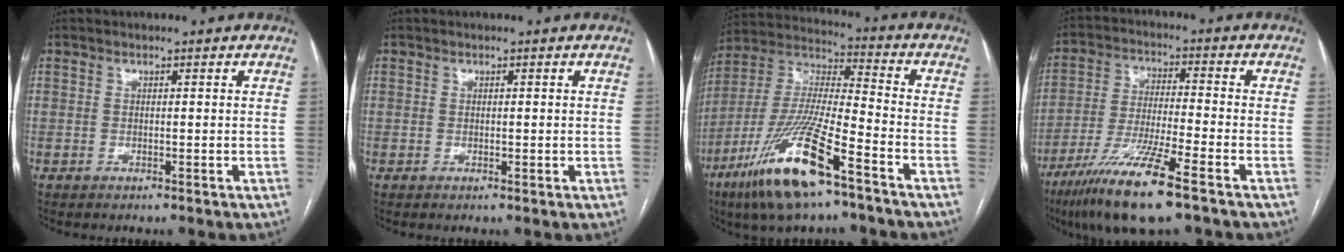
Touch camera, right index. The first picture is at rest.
{"total": 0.8, "force": [0.0, 0.5, 0.6], "torque": [-0.009, -0.001, 0.002]}
{"total": 18.6, "force": [-10.5, 2.4, 15.1], "torque": [-0.342, -0.045, -0.198]}
{"total": 13.1, "force": [-8.2, 0.2, 10.2], "torque": [-0.204, -0.032, -0.150]}